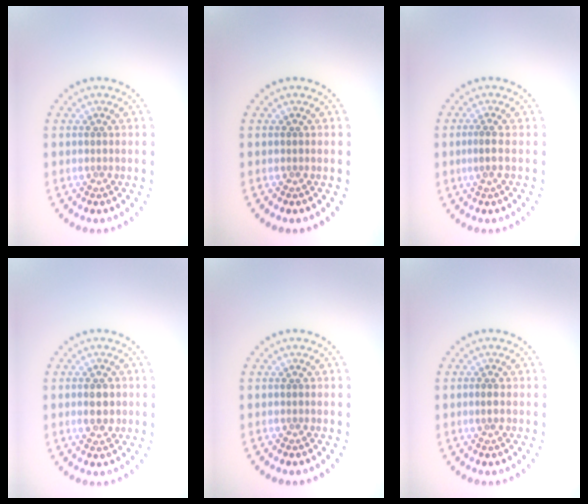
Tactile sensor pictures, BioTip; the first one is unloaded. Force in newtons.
{"total": 0.0}
{"total": 1.3, "press": 1.0, "slide": 0.8}
{"total": 1.9, "press": 1.9, "slide": 0.0}
{"total": 0.0}
{"total": 0.8, "press": 0.8, "slide": 0.1}